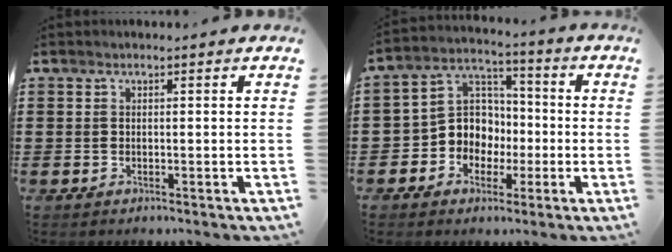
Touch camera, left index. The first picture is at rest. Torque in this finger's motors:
{"motor_torque": [1.09, 1.02, 0.34, 0.04]}